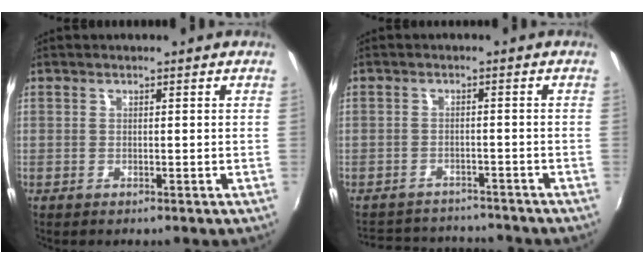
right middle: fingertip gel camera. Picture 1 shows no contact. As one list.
[{"total": 9.3, "force": [-8.5, 3.3, 2.0], "torque": [-0.056, 0.023, -0.121]}]